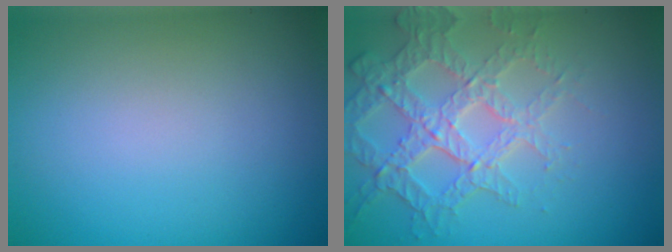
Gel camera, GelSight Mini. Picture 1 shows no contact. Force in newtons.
{"total": 4.3, "press": 4.1, "slide": 1.3}